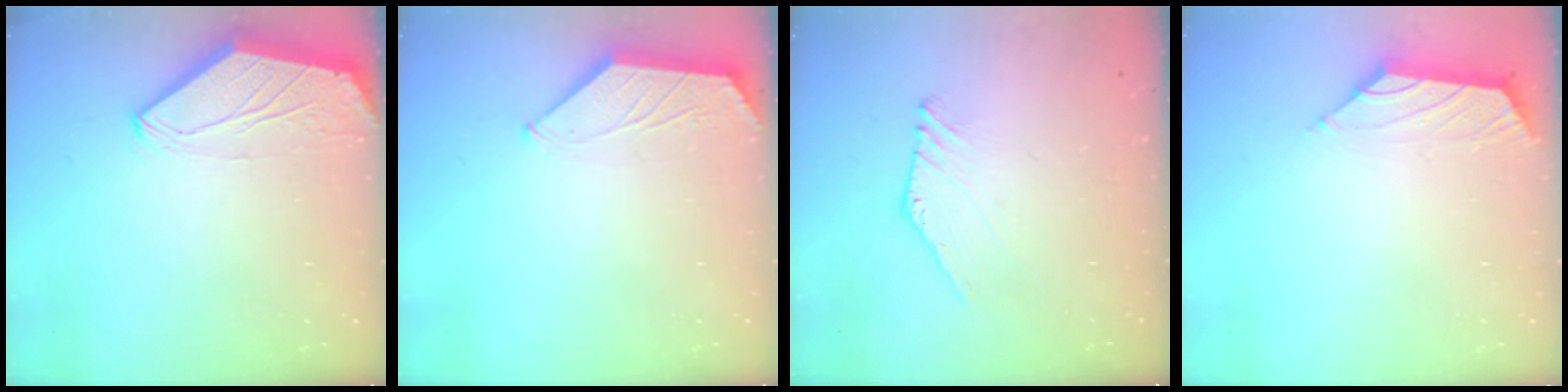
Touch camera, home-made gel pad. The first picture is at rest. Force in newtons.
{"total": 0.0}
{"total": 2.1, "press": 2.1, "slide": 0.1}
{"total": 1.5, "press": 1.4, "slide": 0.6}